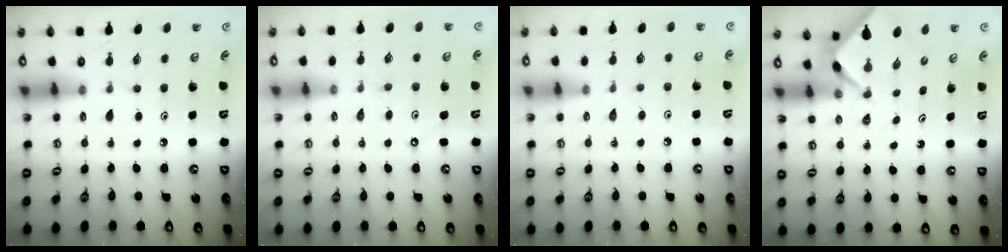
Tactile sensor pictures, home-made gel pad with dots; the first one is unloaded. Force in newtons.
{"total": 3.4, "press": 3.4, "slide": 0.5}
{"total": 1.1, "press": 1.1, "slide": 0.4}
{"total": 2.2, "press": 2.2, "slide": 0.2}